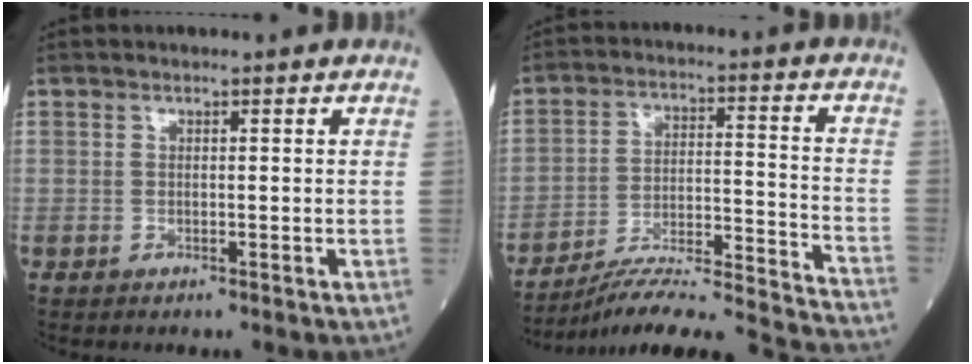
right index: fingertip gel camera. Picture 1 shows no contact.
{"total": 22.4, "force": [-20.9, -1.2, 7.9], "torque": [-0.084, -0.013, -0.300]}